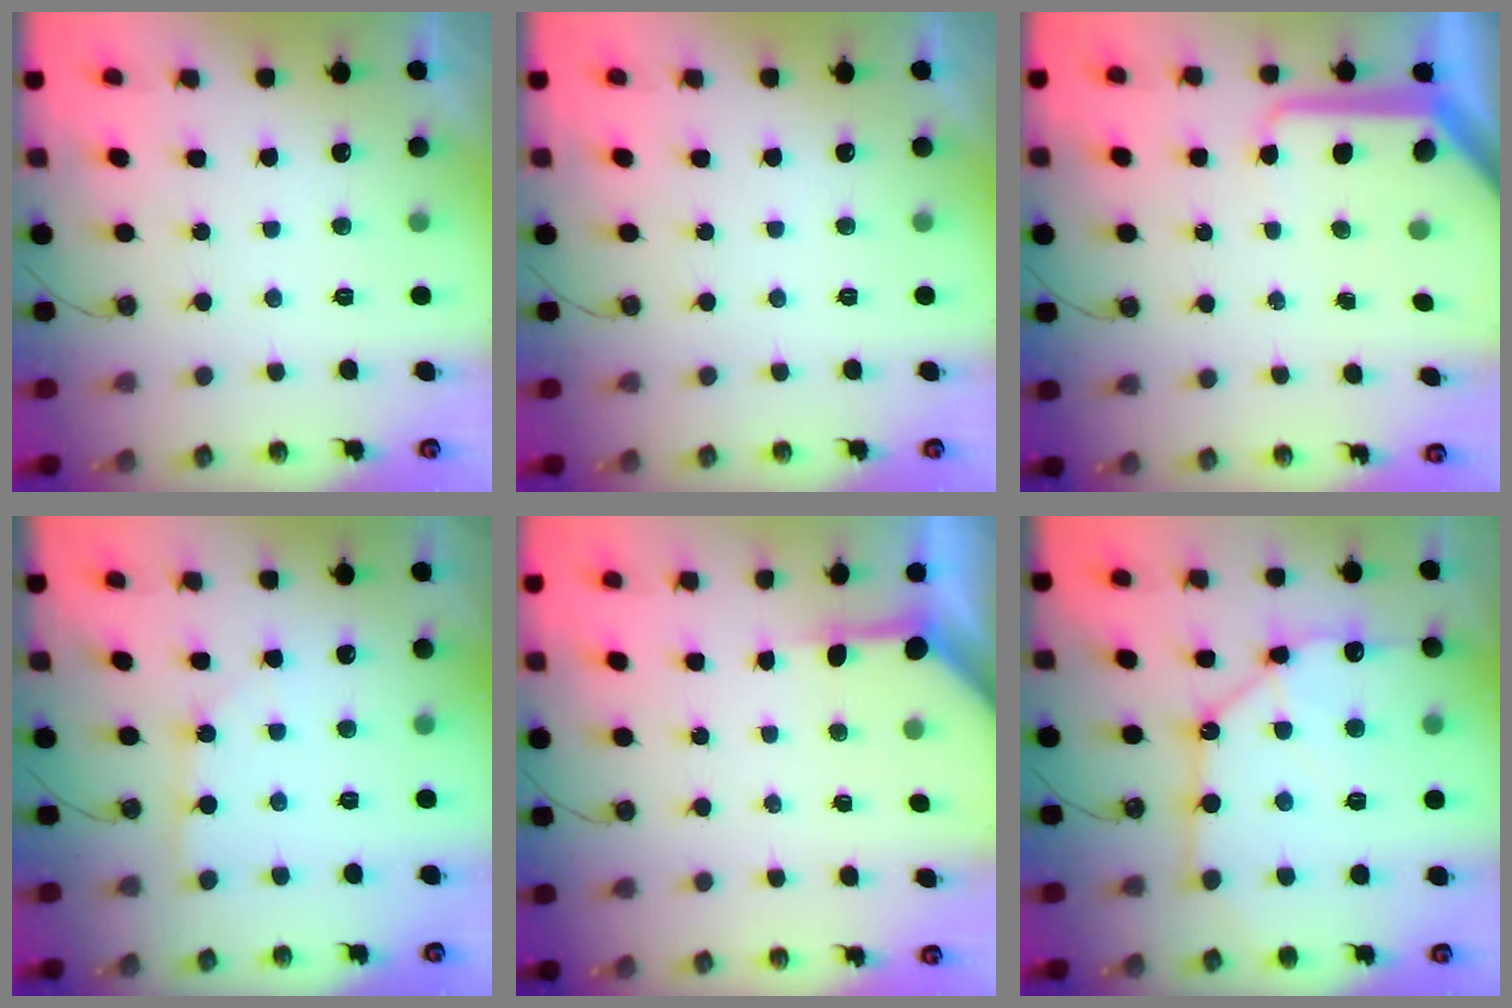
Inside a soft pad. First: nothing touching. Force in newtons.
{"total": 0.0}
{"total": 10.7, "press": 10.7, "slide": 1.0}
{"total": 2.0, "press": 1.9, "slide": 0.3}
{"total": 3.9, "press": 3.8, "slide": 0.2}
{"total": 15.2, "press": 15.2, "slide": 1.5}